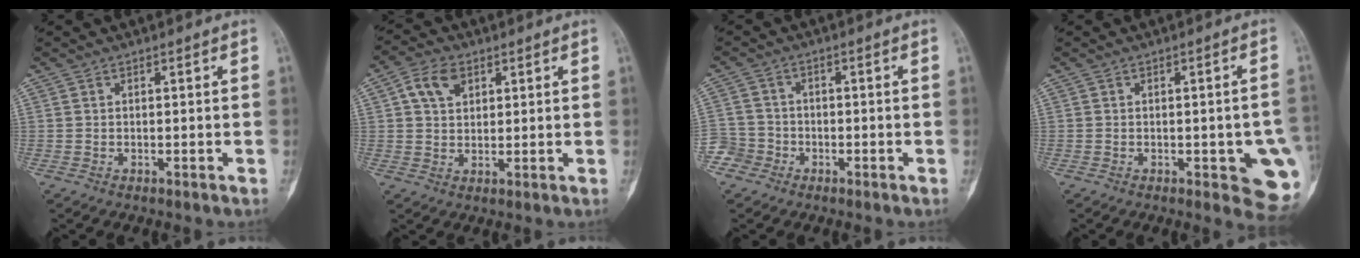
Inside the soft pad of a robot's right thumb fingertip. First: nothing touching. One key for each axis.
{"total": 6.3, "fx": 2.5, "fy": 4.3, "fz": 3.8, "tx": -0.055, "ty": 0.001, "tz": 0.045}
{"total": 4.2, "fx": -2.4, "fy": 3.4, "fz": -0.4, "tx": 0.027, "ty": 0.020, "tz": -0.051}
{"total": 6.9, "fx": -2.0, "fy": 2.5, "fz": 6.1, "tx": -0.047, "ty": -0.001, "tz": -0.022}